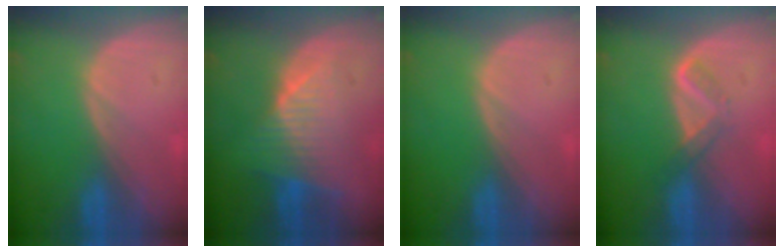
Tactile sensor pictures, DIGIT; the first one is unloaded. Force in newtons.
{"total": 7.9, "press": 6.9, "slide": 3.9}
{"total": 0.0}
{"total": 2.8, "press": 2.7, "slide": 0.7}